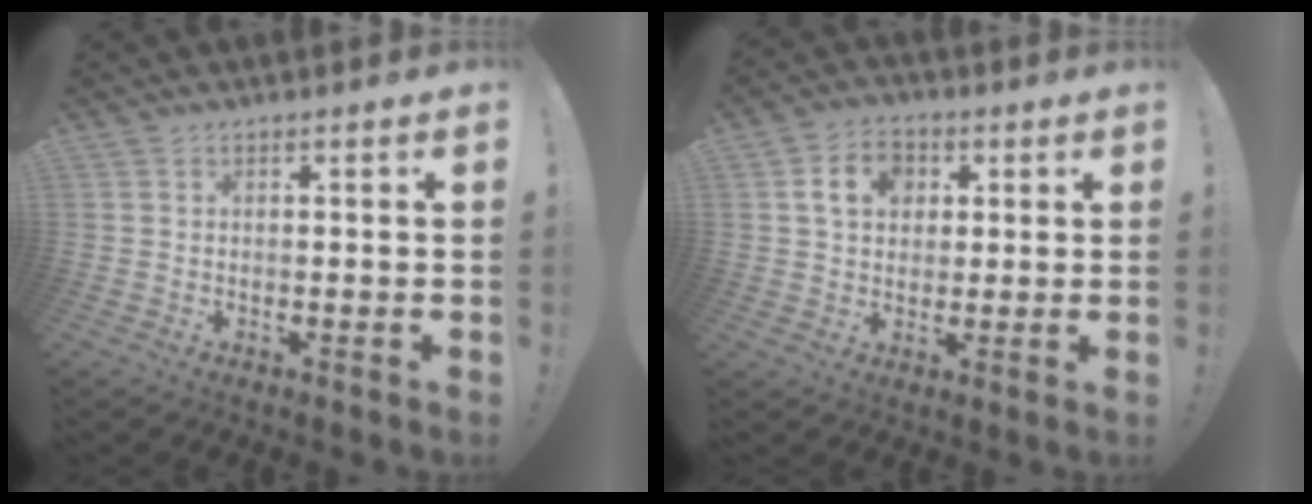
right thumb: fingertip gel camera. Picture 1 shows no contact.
{"total": 9.8, "force": [2.8, 7.8, 5.2], "torque": [-0.076, 0.005, 0.054]}